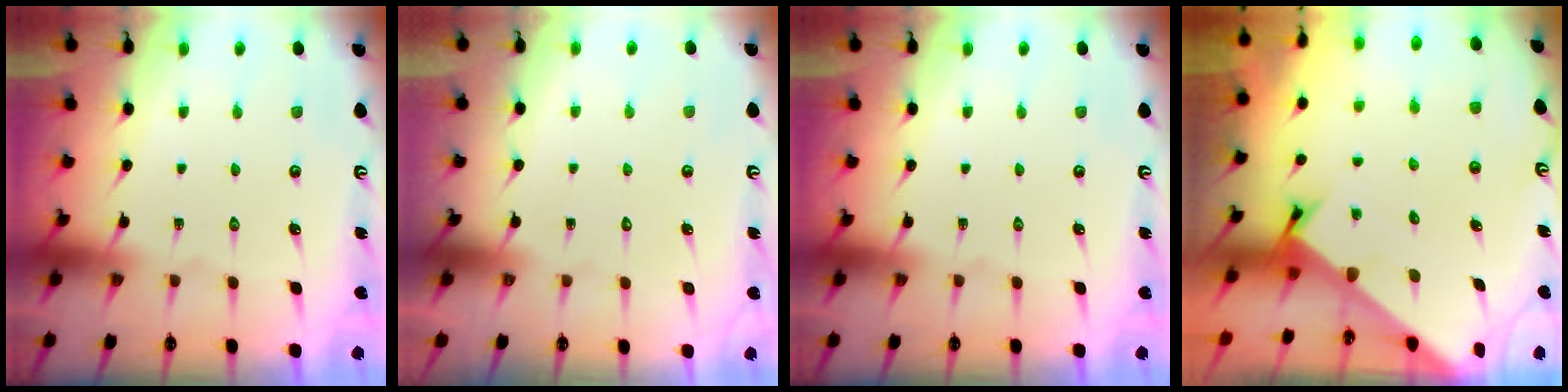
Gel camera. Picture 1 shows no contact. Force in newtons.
{"total": 1.7, "press": 1.7, "slide": 0.1}
{"total": 0.0}
{"total": 2.6, "press": 2.6, "slide": 0.2}